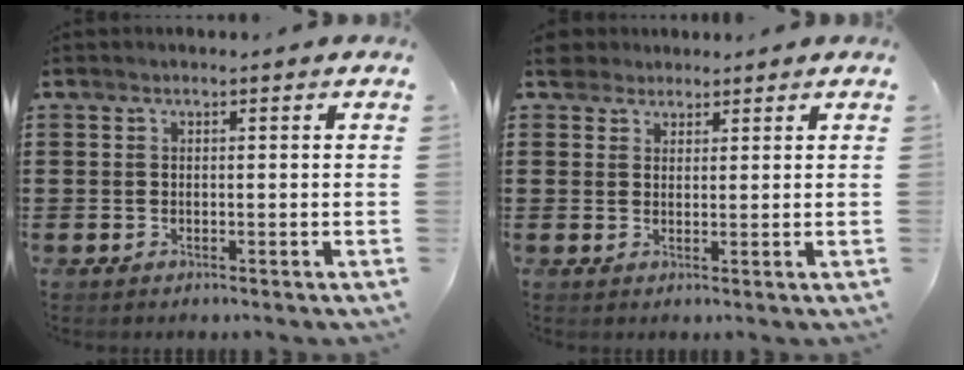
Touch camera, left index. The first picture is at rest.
{"total": 2.9, "force": [2.3, 1.7, 0.3], "torque": [-0.010, 0.009, 0.043]}